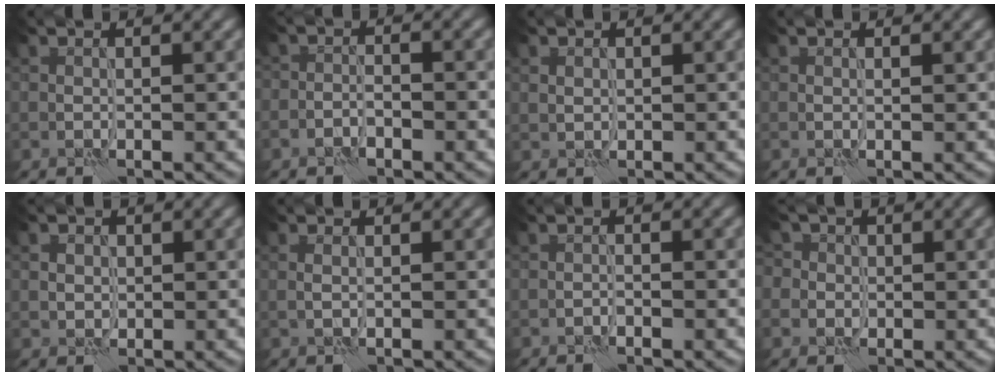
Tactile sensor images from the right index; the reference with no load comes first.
{"total": 1.7, "force": [-1.2, 0.8, 0.8], "torque": [0.006, 0.007, -0.028]}
{"total": 0.6, "force": [0.3, 0.6, 0.1], "torque": [-0.007, 0.000, 0.008]}
{"total": 0.0}
{"total": 1.7, "force": [0.6, 1.4, 0.6], "torque": [-0.020, -0.002, 0.015]}
{"total": 0.6, "force": [0.1, 0.2, 0.5], "torque": [-0.012, -0.005, 0.003]}
{"total": 0.7, "force": [-0.6, 0.0, 0.2], "torque": [-0.003, 0.002, -0.011]}
{"total": 4.5, "force": [1.5, 3.9, 1.6], "torque": [-0.030, 0.028, -0.005]}